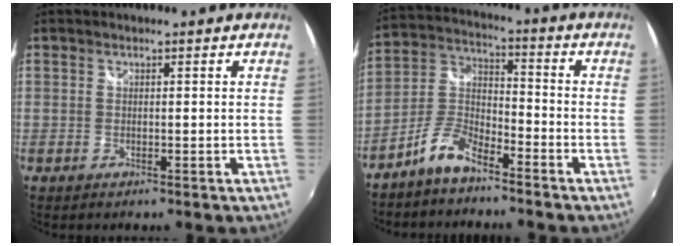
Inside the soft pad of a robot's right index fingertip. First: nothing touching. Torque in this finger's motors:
{"motor_torque": [0.46, -0.44, 0.32, 0.08]}